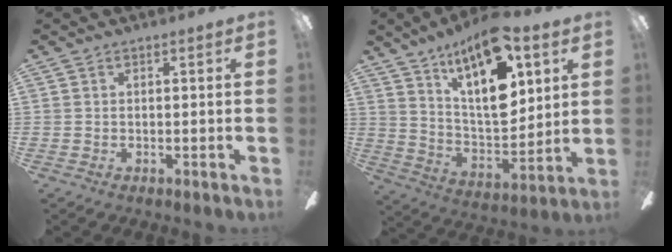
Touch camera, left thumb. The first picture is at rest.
{"total": 19.3, "force": [11.0, 7.9, 13.8], "torque": [-0.255, -0.066, 0.184]}